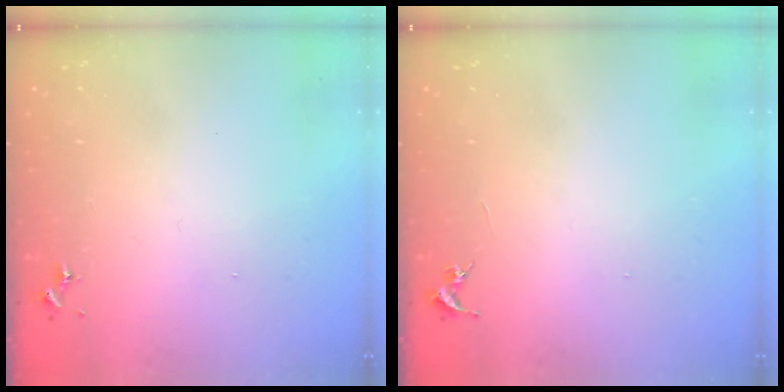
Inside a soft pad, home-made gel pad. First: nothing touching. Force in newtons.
{"total": 0.0}